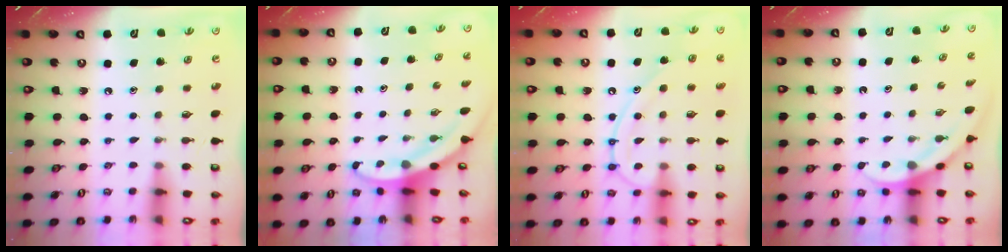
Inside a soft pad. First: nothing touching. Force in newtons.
{"total": 3.4, "press": 3.4, "slide": 0.1}
{"total": 14.6, "press": 14.6, "slide": 1.3}
{"total": 4.1, "press": 4.1, "slide": 0.3}